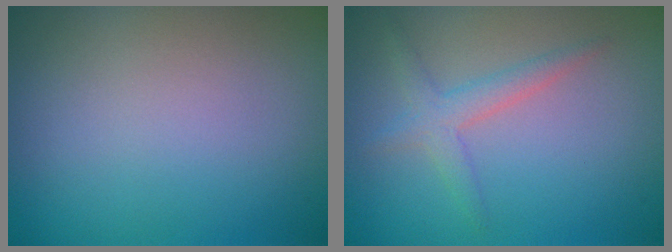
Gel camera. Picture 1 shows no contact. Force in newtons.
{"total": 2.1, "press": 2.1, "slide": 0.2}